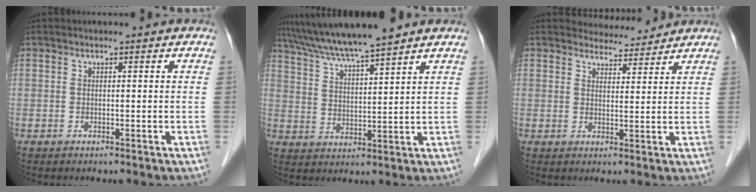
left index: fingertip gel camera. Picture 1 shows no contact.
{"total": 10.8, "force": [9.4, -0.6, 5.3], "torque": [-0.097, 0.019, 0.165]}
{"total": 4.1, "force": [4.0, 0.8, -0.3], "torque": [-0.001, 0.000, 0.060]}